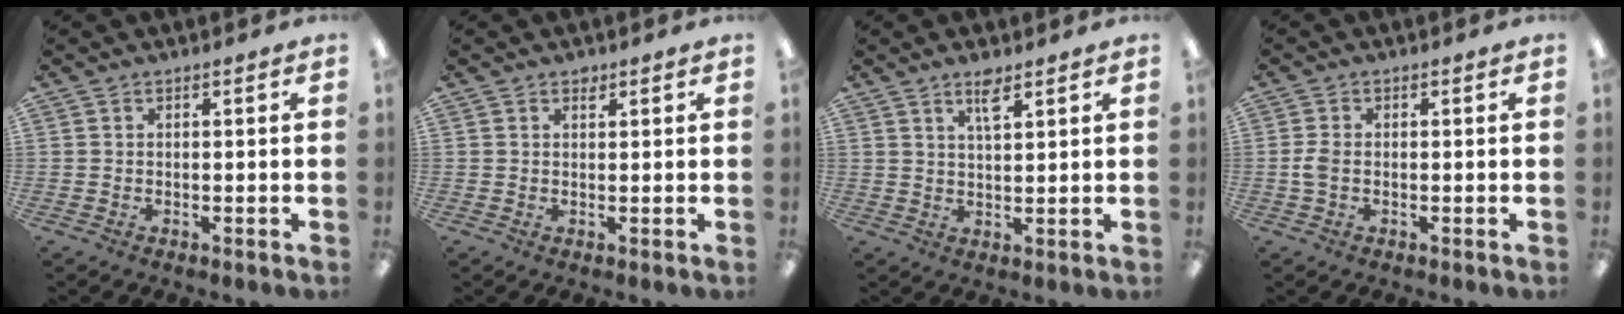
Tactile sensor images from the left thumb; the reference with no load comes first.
{"total": 1.3, "force": [0.9, 0.7, 0.5], "torque": [-0.002, -0.003, 0.016]}
{"total": 4.7, "force": [3.1, 1.5, 3.2], "torque": [-0.055, -0.004, 0.052]}
{"total": 2.8, "force": [-0.3, 1.7, 2.2], "torque": [-0.047, 0.002, -0.007]}